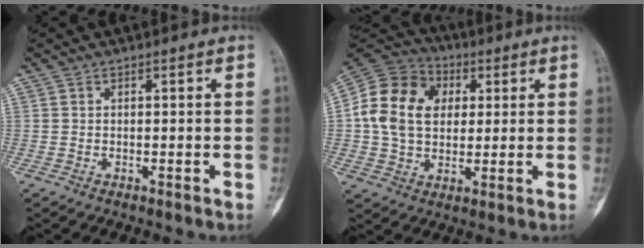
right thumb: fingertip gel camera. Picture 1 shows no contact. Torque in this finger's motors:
{"motor_torque": [-0.94, 1.67, 1.26, 0.11, 0.12]}